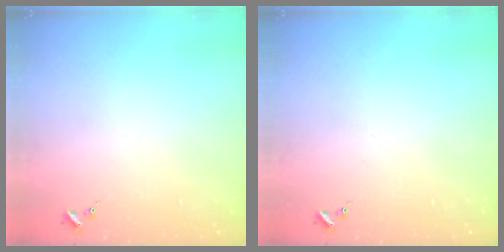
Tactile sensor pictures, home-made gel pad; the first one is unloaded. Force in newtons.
{"total": 0.0}